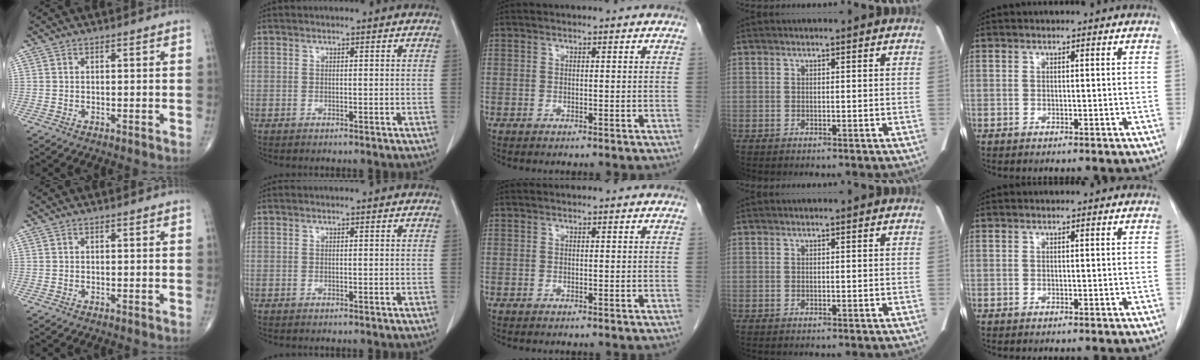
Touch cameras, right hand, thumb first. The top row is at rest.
{}